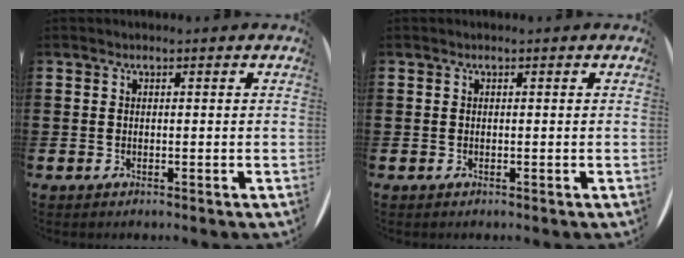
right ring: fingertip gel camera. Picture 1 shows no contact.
{"total": 0.0}